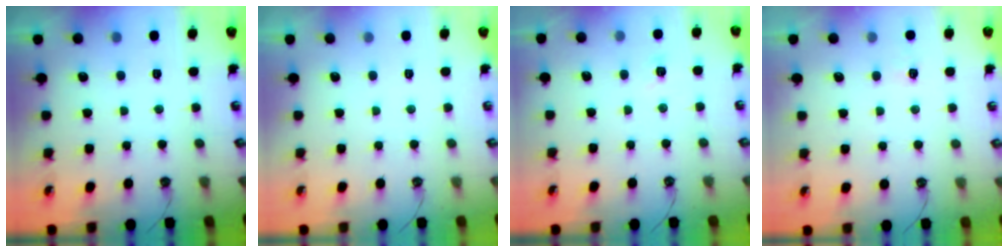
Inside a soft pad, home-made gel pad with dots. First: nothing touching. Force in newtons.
{"total": 0.0}
{"total": 2.9, "press": 2.8, "slide": 0.5}
{"total": 2.5, "press": 2.4, "slide": 0.4}